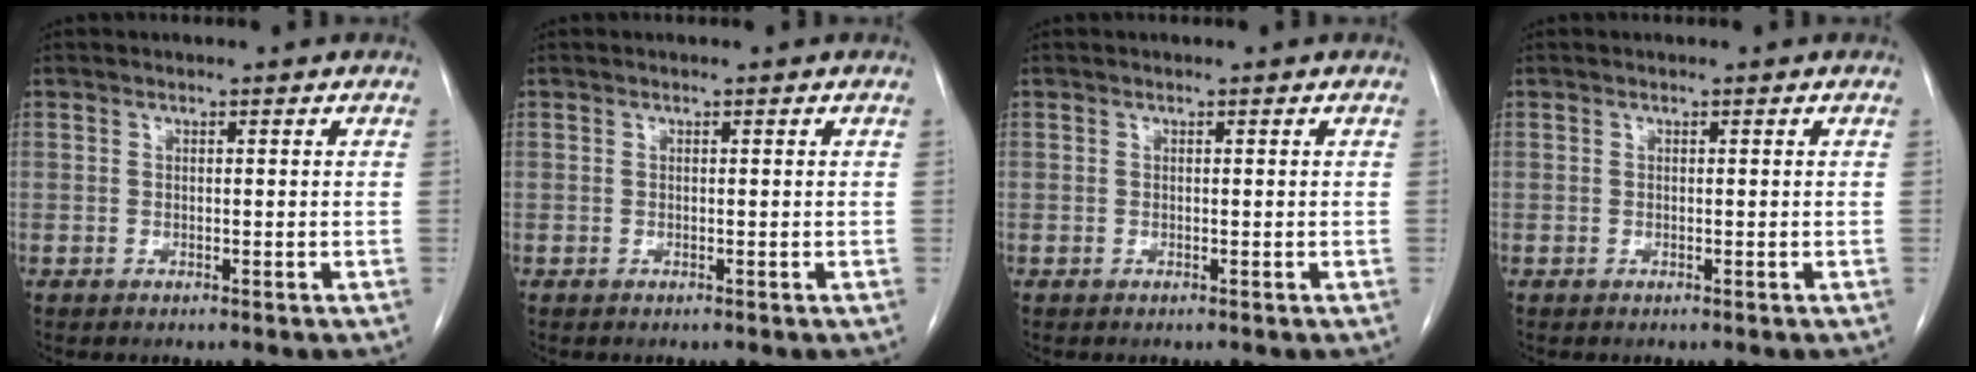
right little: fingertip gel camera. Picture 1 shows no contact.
{"total": 0.0}
{"total": 0.0}
{"total": 0.0}